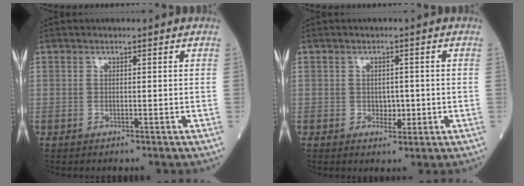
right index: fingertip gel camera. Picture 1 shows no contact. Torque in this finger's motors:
{"motor_torque": [-0.11, 0.17, -0.02, 0.00]}